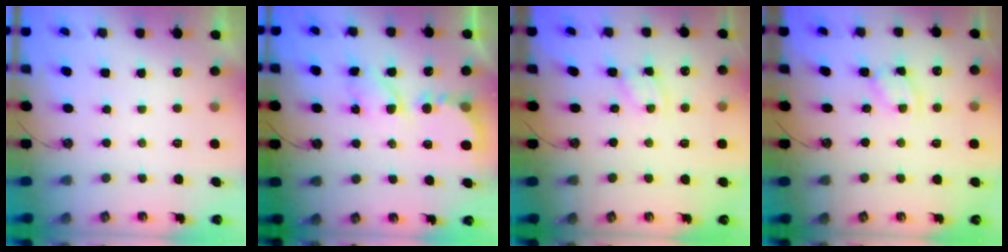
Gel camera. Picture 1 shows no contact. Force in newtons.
{"total": 6.4, "press": 6.4, "slide": 0.3}
{"total": 1.9, "press": 1.8, "slide": 0.3}
{"total": 2.9, "press": 2.9, "slide": 0.4}